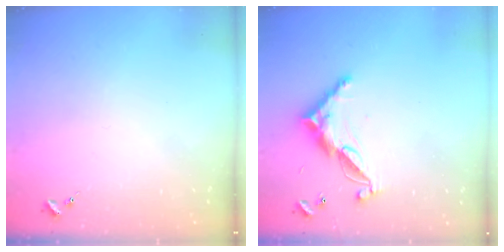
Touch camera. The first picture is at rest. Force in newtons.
{"total": 11.6, "press": 11.6, "slide": 0.4}